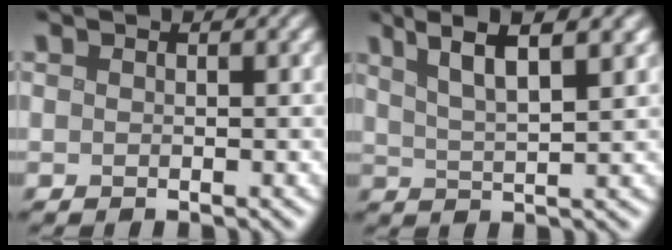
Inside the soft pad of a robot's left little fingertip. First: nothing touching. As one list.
[{"total": 5.8, "force": [3.5, 1.0, 4.5], "torque": [-0.071, 0.011, 0.060]}]